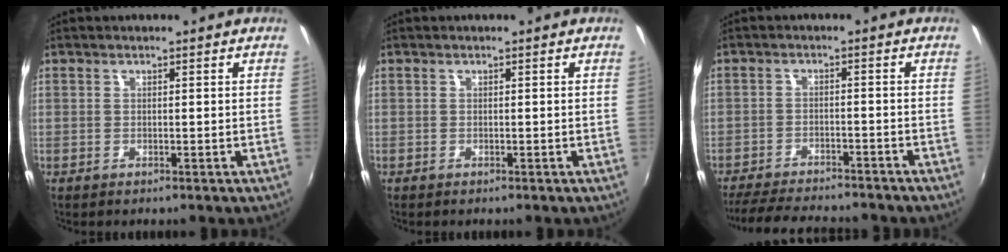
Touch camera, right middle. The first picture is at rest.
{"total": 0.0}
{"total": 13.9, "force": [-12.3, 2.6, 5.8], "torque": [-0.126, -0.024, -0.184]}